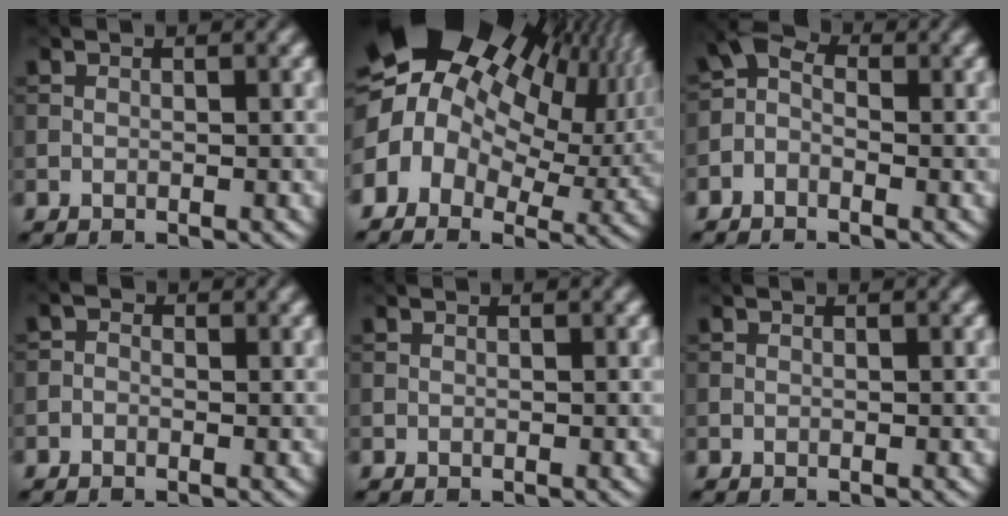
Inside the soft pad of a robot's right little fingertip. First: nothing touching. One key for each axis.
{"total": 19.9, "fx": 4.5, "fy": 14.0, "fz": 13.4, "tx": -0.238, "ty": 0.008, "tz": 0.082}
{"total": 2.5, "fx": -1.1, "fy": 1.8, "fz": 1.5, "tx": -0.031, "ty": 0.009, "tz": -0.036}
{"total": 1.0, "fx": -0.4, "fy": 0.9, "fz": 0.4, "tx": -0.005, "ty": -0.001, "tz": -0.018}
{"total": 0.0}
{"total": 0.0}